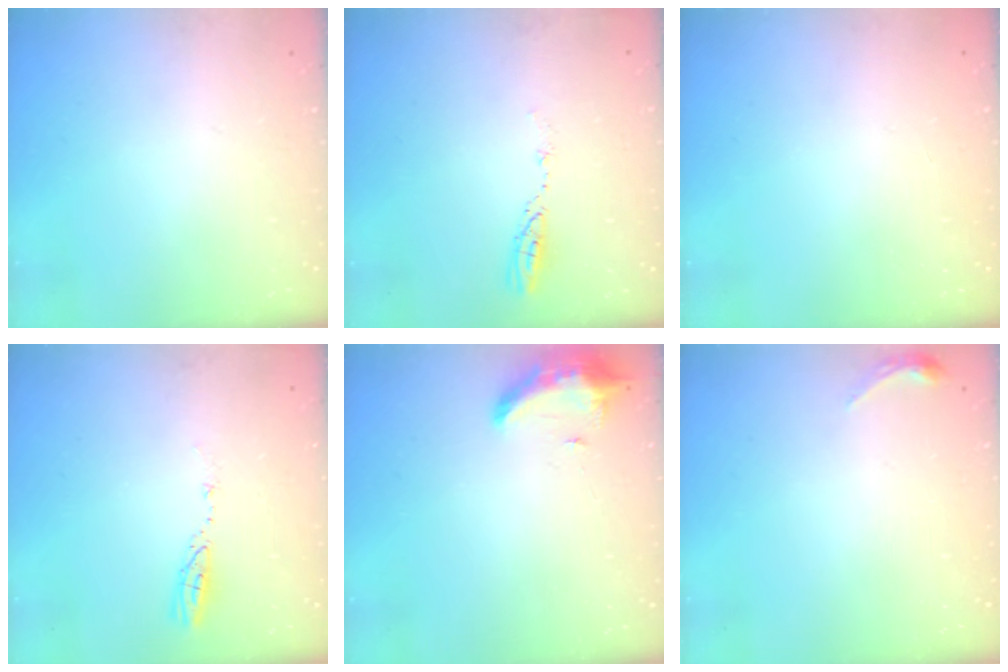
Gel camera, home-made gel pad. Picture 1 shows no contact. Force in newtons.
{"total": 3.5, "press": 3.5, "slide": 0.3}
{"total": 0.0}
{"total": 3.7, "press": 3.6, "slide": 0.3}
{"total": 8.2, "press": 8.1, "slide": 1.6}
{"total": 3.4, "press": 3.3, "slide": 0.6}